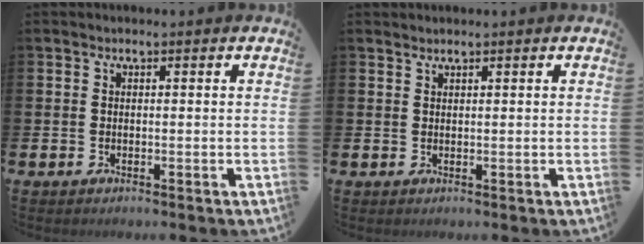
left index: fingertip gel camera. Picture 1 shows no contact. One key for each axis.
{"total": 0.7, "fx": 0.7, "fy": 0.0, "fz": 0.0, "tx": 0.000, "ty": 0.001, "tz": 0.013}